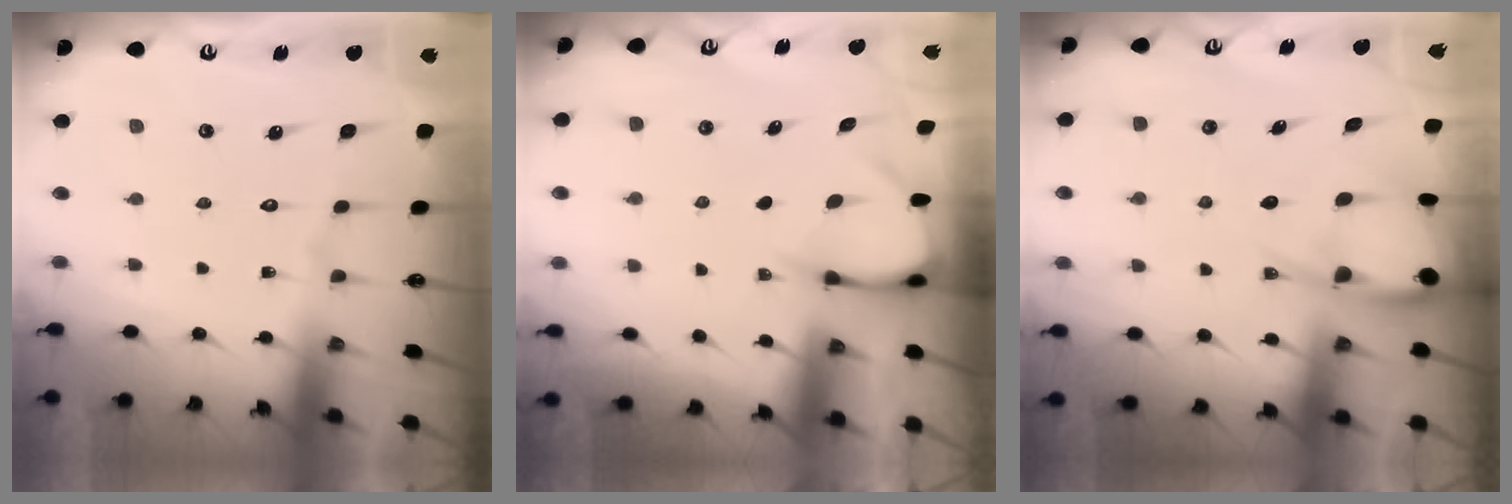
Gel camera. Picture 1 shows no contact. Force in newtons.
{"total": 3.4, "press": 3.4, "slide": 0.3}
{"total": 7.0, "press": 6.9, "slide": 0.8}